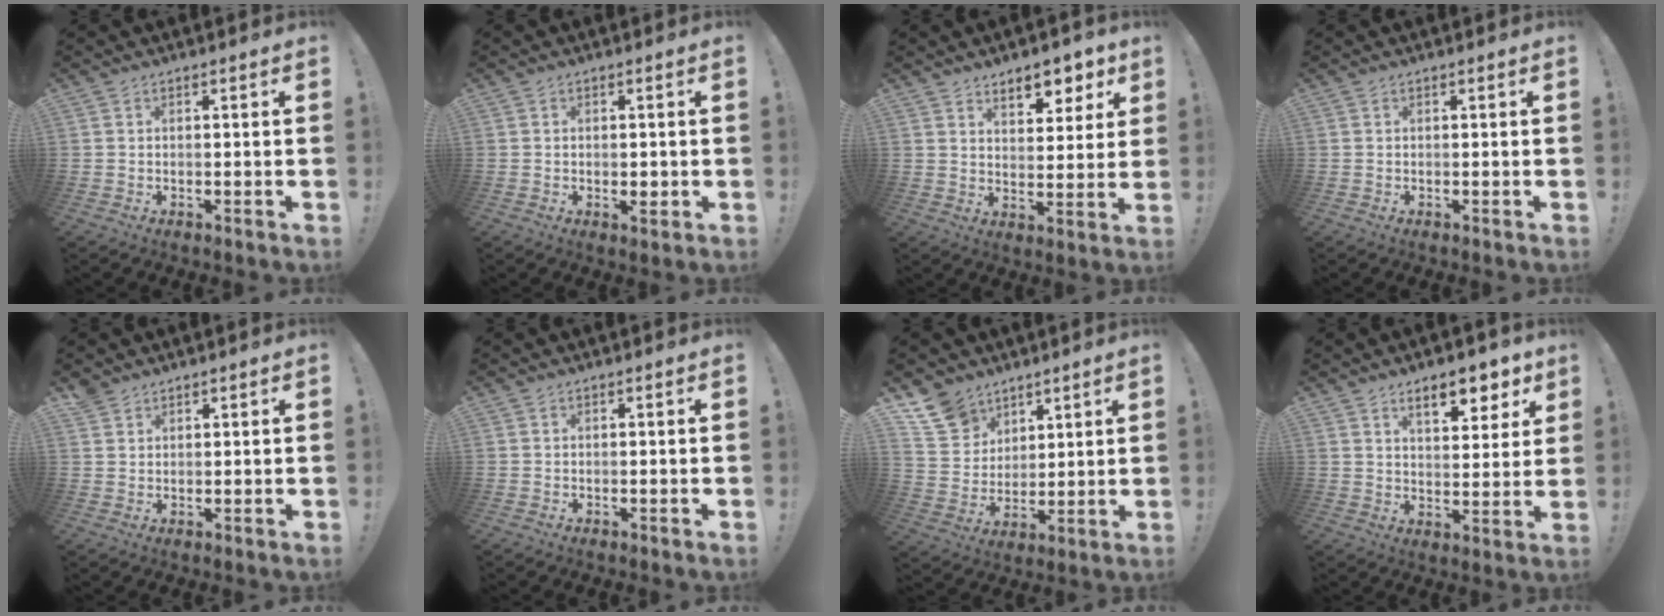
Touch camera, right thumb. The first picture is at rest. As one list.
[{"total": 1.7, "force": [-0.2, 0.9, 1.4], "torque": [-0.015, -0.001, -0.003]}, {"total": 8.0, "force": [6.1, 4.1, 3.0], "torque": [-0.016, -0.053, 0.109]}, {"total": 0.0}, {"total": 2.5, "force": [2.2, 1.2, 0.5], "torque": [-0.010, -0.014, 0.042]}, {"total": 0.0}, {"total": 12.2, "force": [8.6, 8.2, 2.9], "torque": [-0.064, -0.056, 0.173]}, {"total": 9.6, "force": [6.2, 3.8, 6.3], "torque": [-0.085, -0.034, 0.108]}]